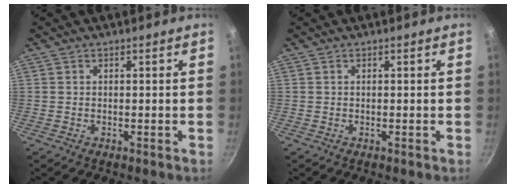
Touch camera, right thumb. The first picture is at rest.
{"total": 0.0}